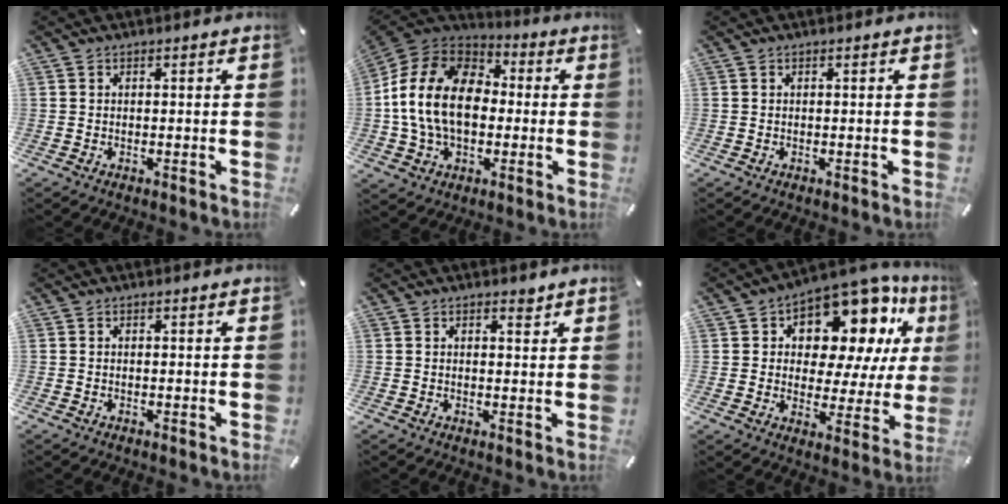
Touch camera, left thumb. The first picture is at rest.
{"total": 17.7, "force": [-1.1, 13.4, 11.6], "torque": [-0.252, 0.024, -0.022]}
{"total": 0.0}
{"total": 0.0}
{"total": 1.8, "force": [1.3, 1.0, 0.9], "torque": [-0.003, -0.006, 0.019]}
{"total": 14.4, "force": [9.1, 7.8, 7.9], "torque": [-0.126, -0.079, 0.158]}